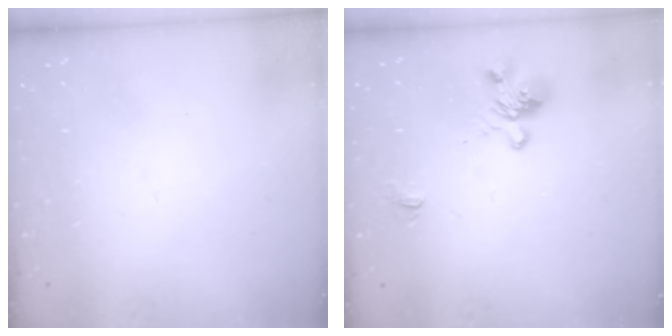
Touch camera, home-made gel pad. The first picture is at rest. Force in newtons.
{"total": 1.2, "press": 0.4, "slide": 1.1}